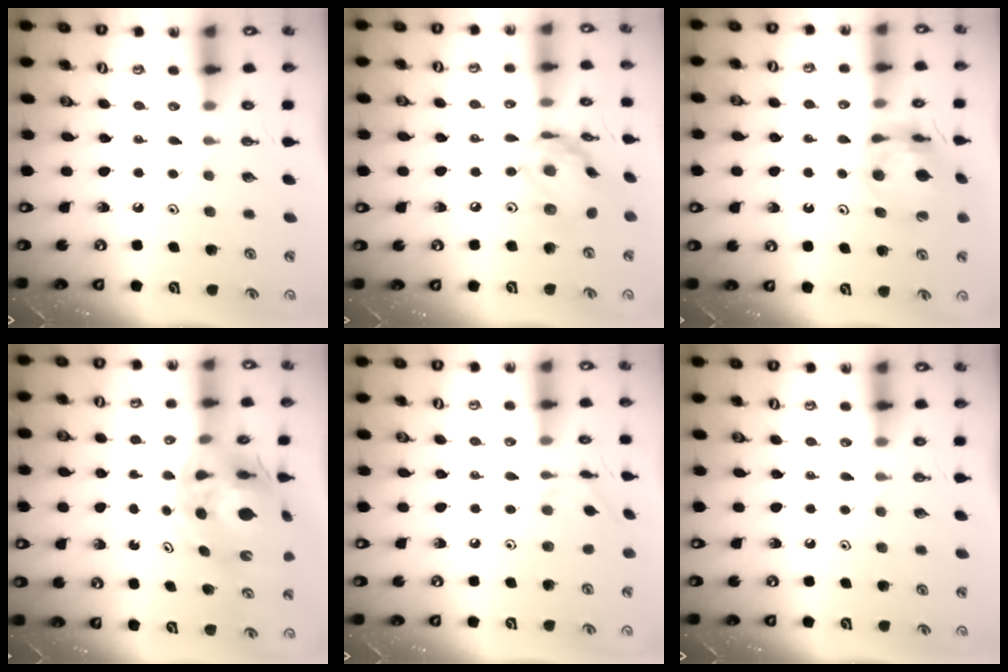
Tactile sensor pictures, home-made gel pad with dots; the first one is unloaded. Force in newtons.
{"total": 15.7, "press": 15.6, "slide": 1.6}
{"total": 11.5, "press": 11.4, "slide": 1.4}
{"total": 15.3, "press": 15.2, "slide": 2.0}
{"total": 3.6, "press": 3.6, "slide": 0.2}
{"total": 0.0}